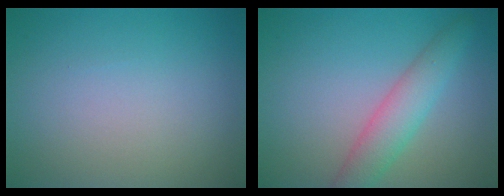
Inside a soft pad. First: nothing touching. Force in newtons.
{"total": 3.7, "press": 3.7, "slide": 0.1}